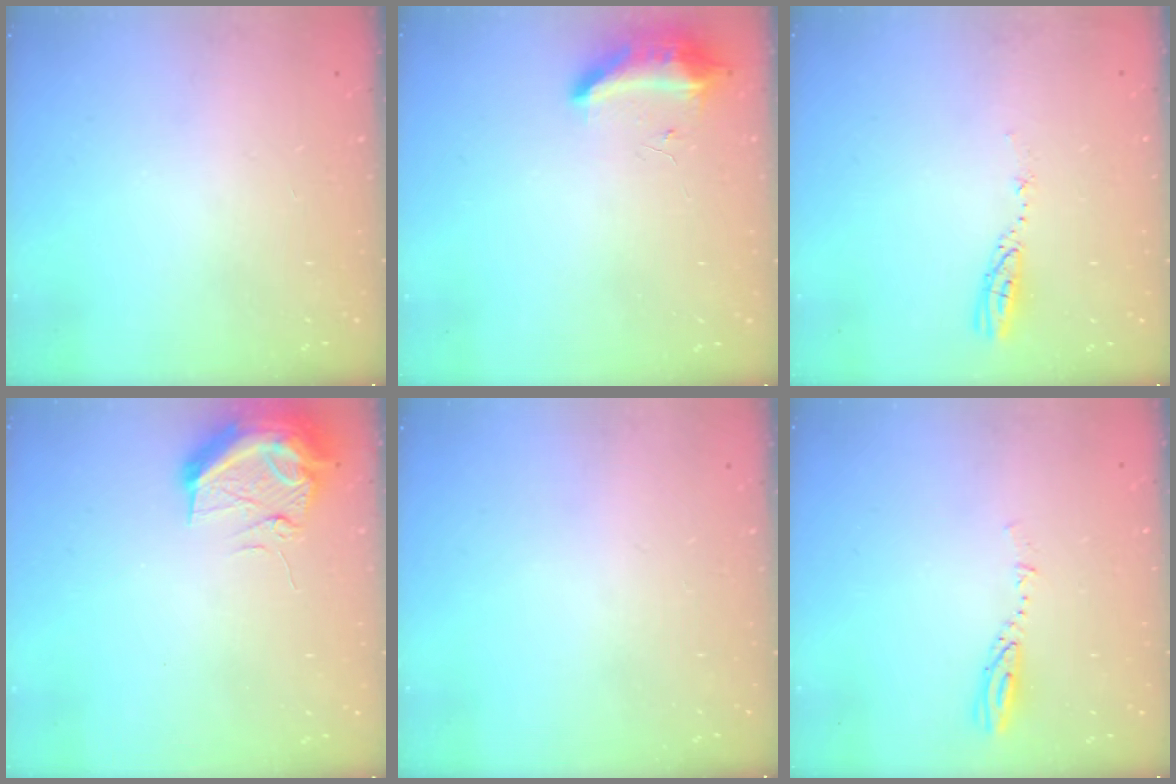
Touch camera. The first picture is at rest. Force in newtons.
{"total": 18.4, "press": 10.9, "slide": 14.8}
{"total": 3.6, "press": 3.6, "slide": 0.3}
{"total": 10.1, "press": 10.1, "slide": 0.8}
{"total": 0.0}
{"total": 3.8, "press": 3.8, "slide": 0.1}